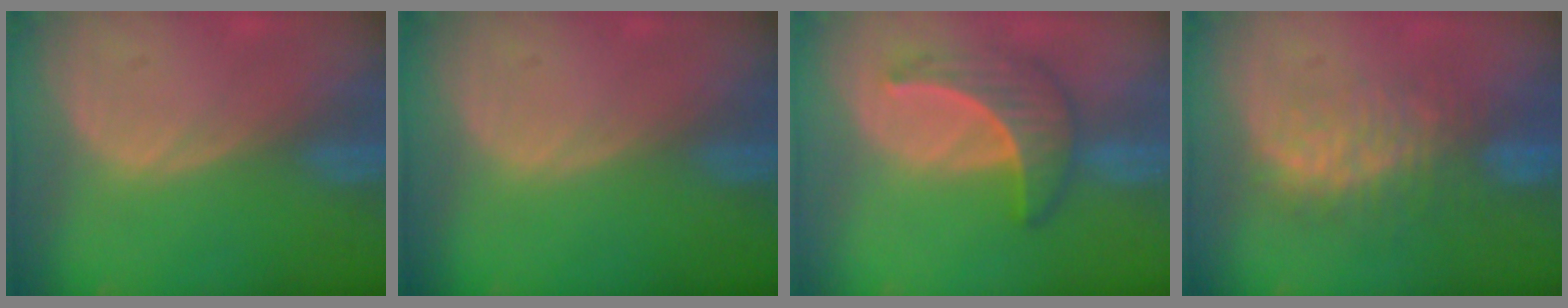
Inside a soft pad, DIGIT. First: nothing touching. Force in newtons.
{"total": 0.0}
{"total": 6.8, "press": 6.1, "slide": 3.0}
{"total": 8.1, "press": 7.5, "slide": 3.1}